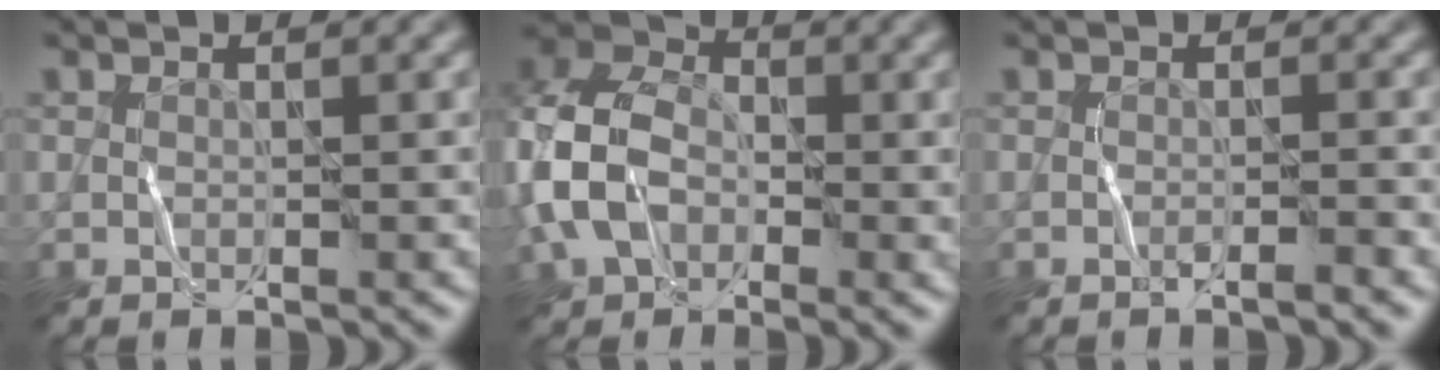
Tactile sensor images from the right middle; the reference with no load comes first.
{"total": 7.3, "force": [-1.3, 5.3, 4.8], "torque": [-0.132, 0.015, -0.031]}
{"total": 1.2, "force": [-0.8, 0.0, 0.9], "torque": [-0.014, 0.002, -0.012]}